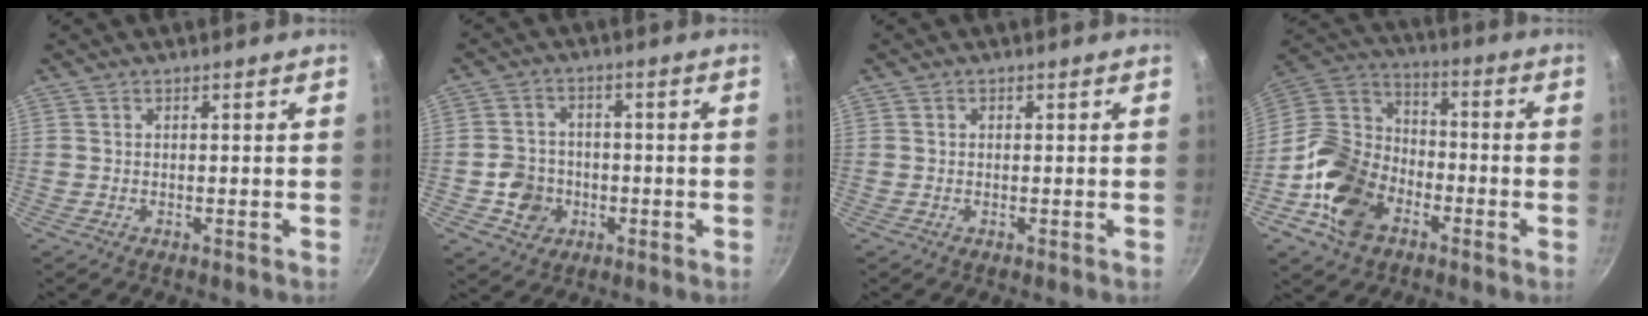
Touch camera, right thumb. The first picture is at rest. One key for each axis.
{"total": 6.9, "fx": -1.8, "fy": 6.2, "fz": 2.5, "tx": -0.018, "ty": 0.025, "tz": -0.032}
{"total": 0.6, "fx": 0.1, "fy": 0.6, "fz": 0.1, "tx": -0.001, "ty": 0.005, "tz": 0.002}
{"total": 17.1, "fx": -7.2, "fy": 12.1, "fz": 9.7, "tx": -0.164, "ty": 0.052, "tz": -0.153}